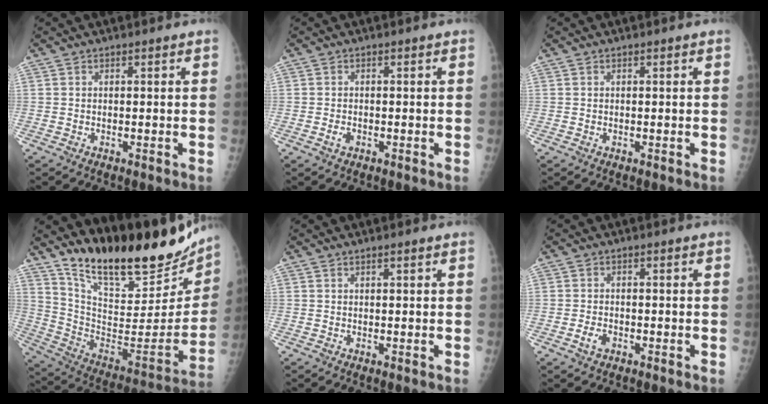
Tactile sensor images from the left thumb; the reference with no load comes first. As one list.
[{"total": 1.3, "force": [-0.5, 0.9, 0.8], "torque": [-0.015, 0.000, -0.009]}, {"total": 0.0}, {"total": 28.3, "force": [22.7, 9.1, 14.2], "torque": [-0.197, -0.124, 0.350]}, {"total": 0.6, "force": [0.4, 0.0, 0.3], "torque": [-0.007, -0.002, 0.009]}, {"total": 2.1, "force": [-0.9, 1.4, 1.3], "torque": [-0.023, 0.002, -0.017]}]